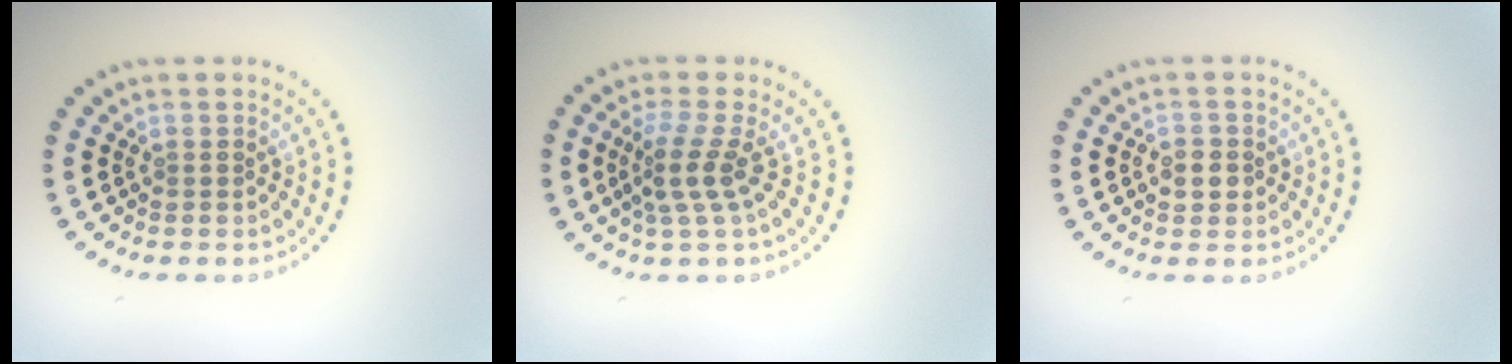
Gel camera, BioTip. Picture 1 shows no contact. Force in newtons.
{"total": 2.9, "press": 2.0, "slide": 2.1}
{"total": 1.6, "press": 1.6, "slide": 0.2}